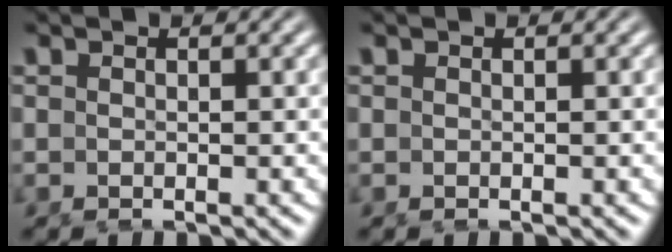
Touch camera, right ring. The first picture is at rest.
{"total": 0.0}